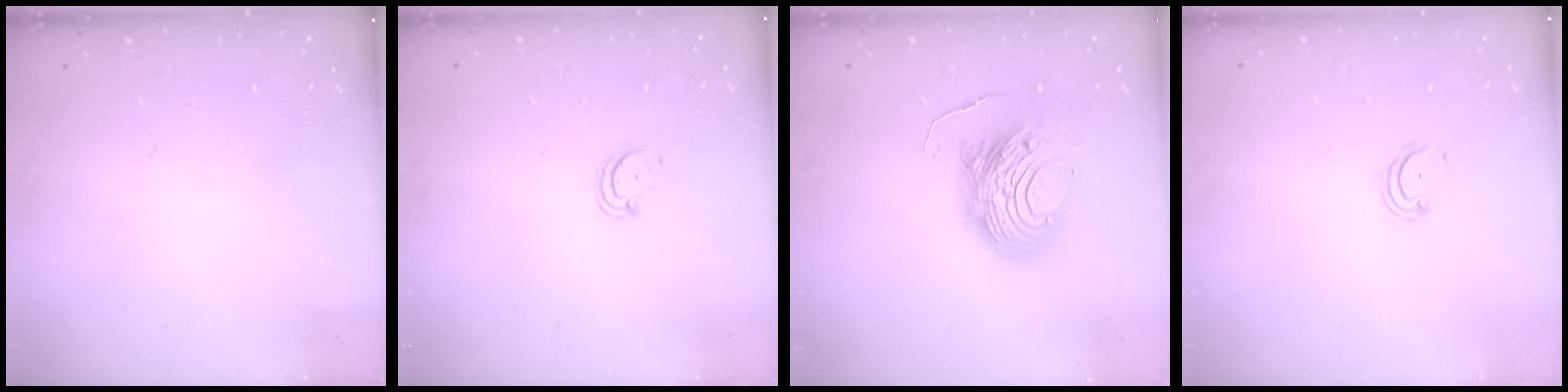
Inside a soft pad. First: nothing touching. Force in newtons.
{"total": 2.6, "press": 2.6, "slide": 0.2}
{"total": 15.5, "press": 15.4, "slide": 1.3}
{"total": 2.8, "press": 2.8, "slide": 0.3}